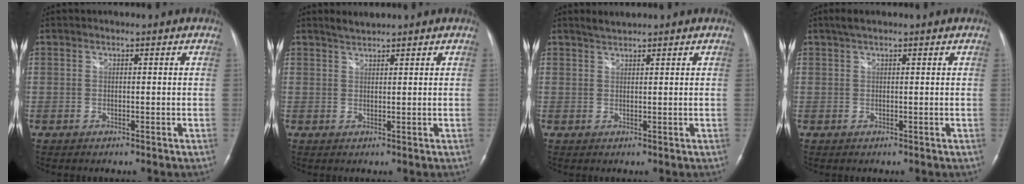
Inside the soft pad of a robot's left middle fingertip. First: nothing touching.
{"total": 1.6, "force": [1.6, -0.1, 0.2], "torque": [-0.008, 0.003, 0.035]}
{"total": 1.5, "force": [1.5, -0.1, 0.3], "torque": [-0.008, 0.003, 0.033]}
{"total": 1.7, "force": [1.3, 0.3, 1.1], "torque": [-0.025, 0.014, 0.025]}